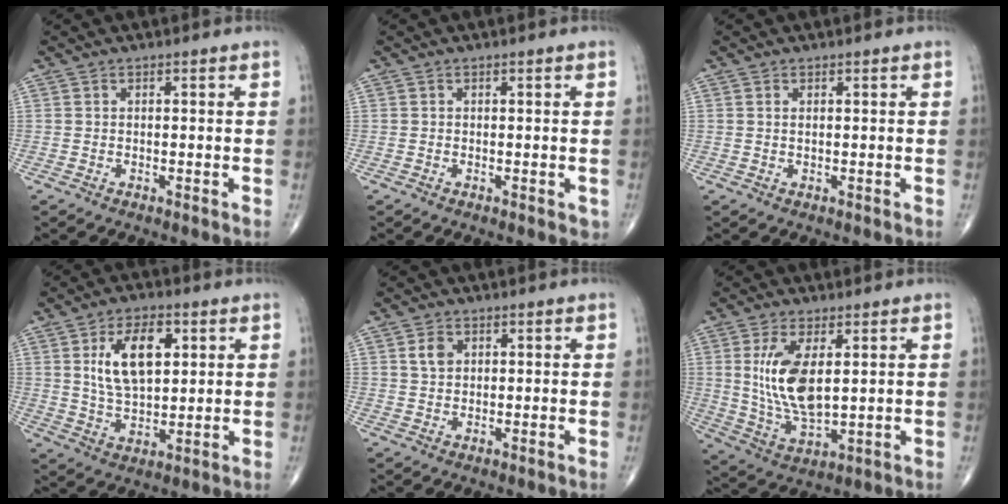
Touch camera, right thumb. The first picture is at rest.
{"total": 0.9, "force": [-0.2, 0.6, 0.7], "torque": [0.001, 0.001, -0.003]}
{"total": 0.6, "force": [0.3, 0.2, 0.5], "torque": [-0.013, 0.002, 0.006]}
{"total": 12.2, "force": [3.5, 6.5, 9.7], "torque": [-0.154, -0.010, 0.067]}
{"total": 3.0, "force": [1.1, 2.2, 1.8], "torque": [-0.024, -0.001, 0.021]}
{"total": 12.2, "force": [2.6, 5.4, 10.6], "torque": [-0.208, -0.023, 0.062]}